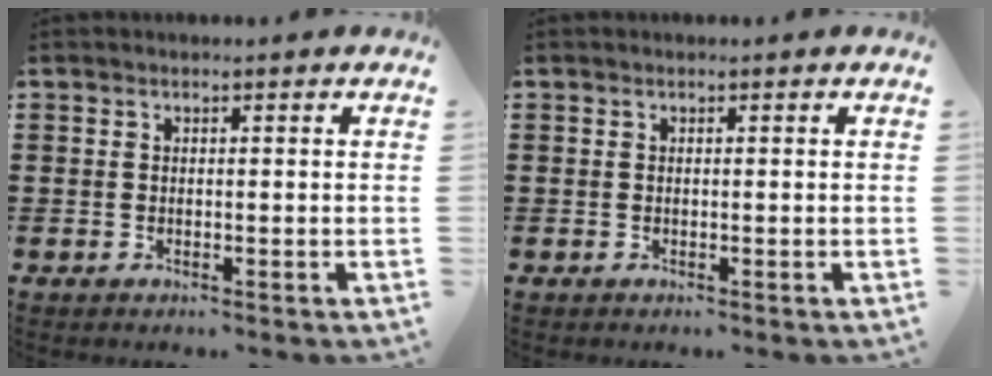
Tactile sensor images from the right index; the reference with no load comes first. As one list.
[{"total": 0.0}]